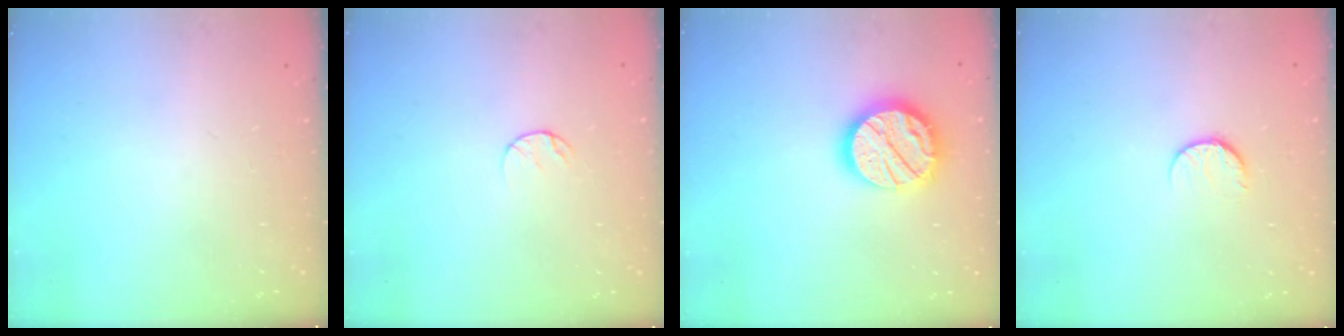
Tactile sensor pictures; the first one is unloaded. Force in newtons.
{"total": 5.9, "press": 5.9, "slide": 0.6}
{"total": 17.2, "press": 17.1, "slide": 1.5}
{"total": 6.9, "press": 6.9, "slide": 0.6}